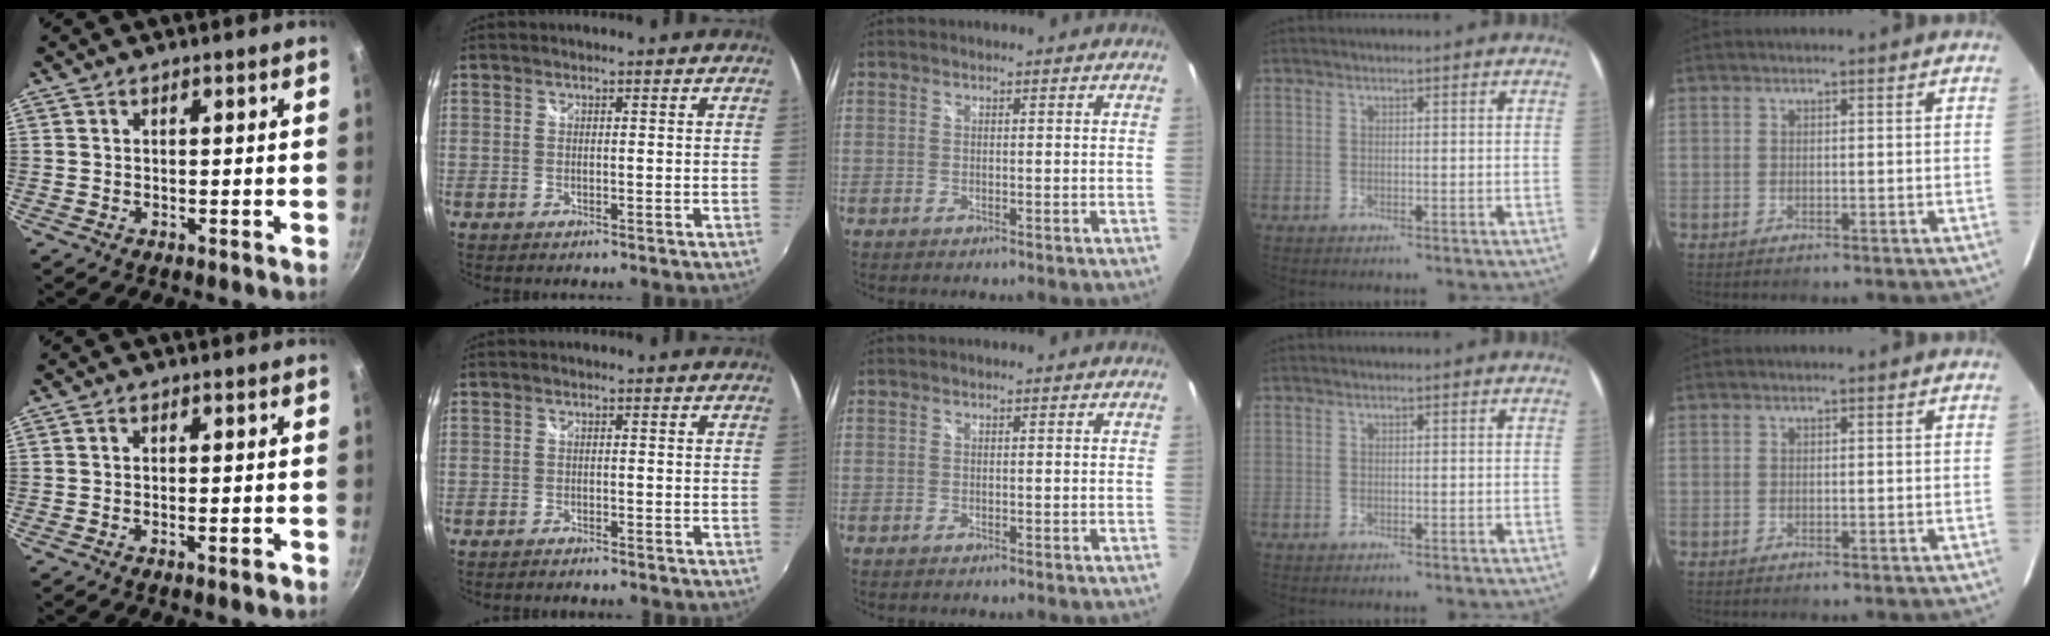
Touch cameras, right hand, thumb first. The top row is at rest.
{"thumb": {"total": 2.1, "force": [-1.1, 0.5, 1.7], "torque": [-0.030, 0.009, -0.019]}, "index": {"total": 1.4, "force": [-1.3, 0.3, 0.5], "torque": [-0.016, -0.005, -0.024]}}